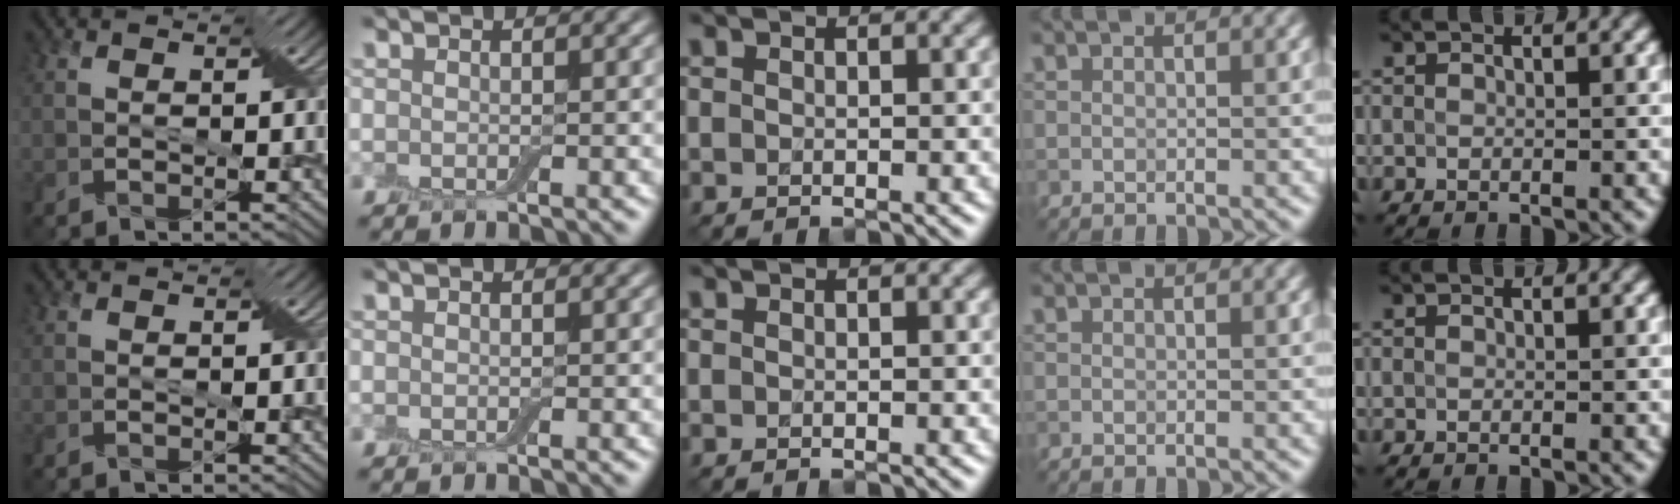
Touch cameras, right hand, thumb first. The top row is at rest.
{}